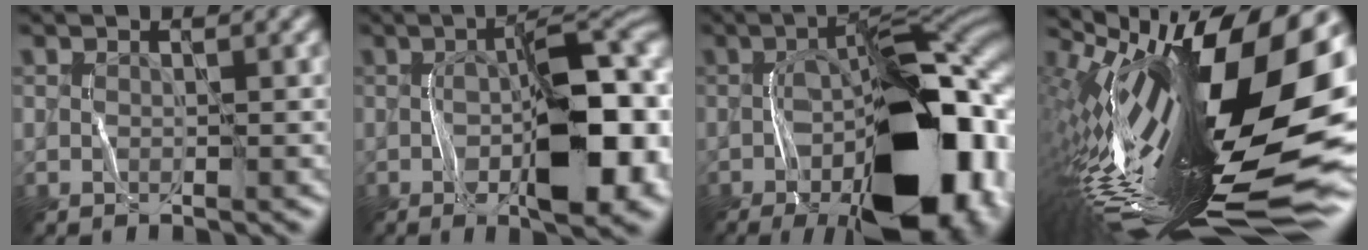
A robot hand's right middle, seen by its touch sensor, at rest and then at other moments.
{"total": 12.3, "force": [-2.3, 4.9, 11.1], "torque": [-0.155, 0.011, -0.038]}
{"total": 18.0, "force": [-6.6, 8.3, 14.6], "torque": [-0.194, 0.004, -0.104]}
{"total": 20.7, "force": [-0.4, 7.3, 19.4], "torque": [-0.329, -0.014, -0.016]}